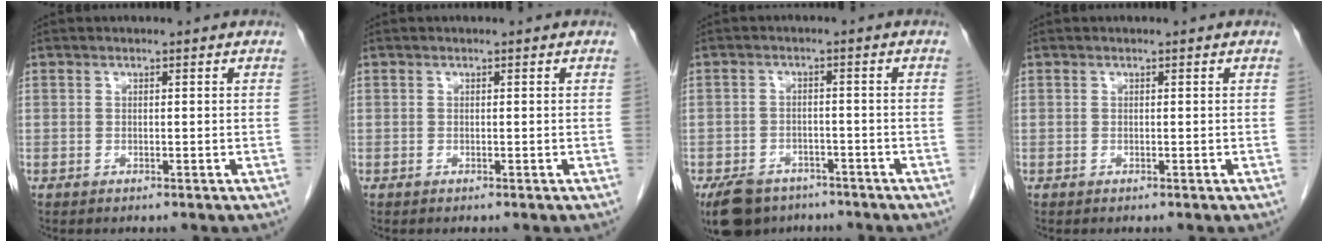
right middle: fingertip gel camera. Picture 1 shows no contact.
{"total": 0.0}
{"total": 9.0, "force": [-6.8, 5.0, 3.2], "torque": [-0.062, -0.003, -0.105]}
{"total": 0.0}